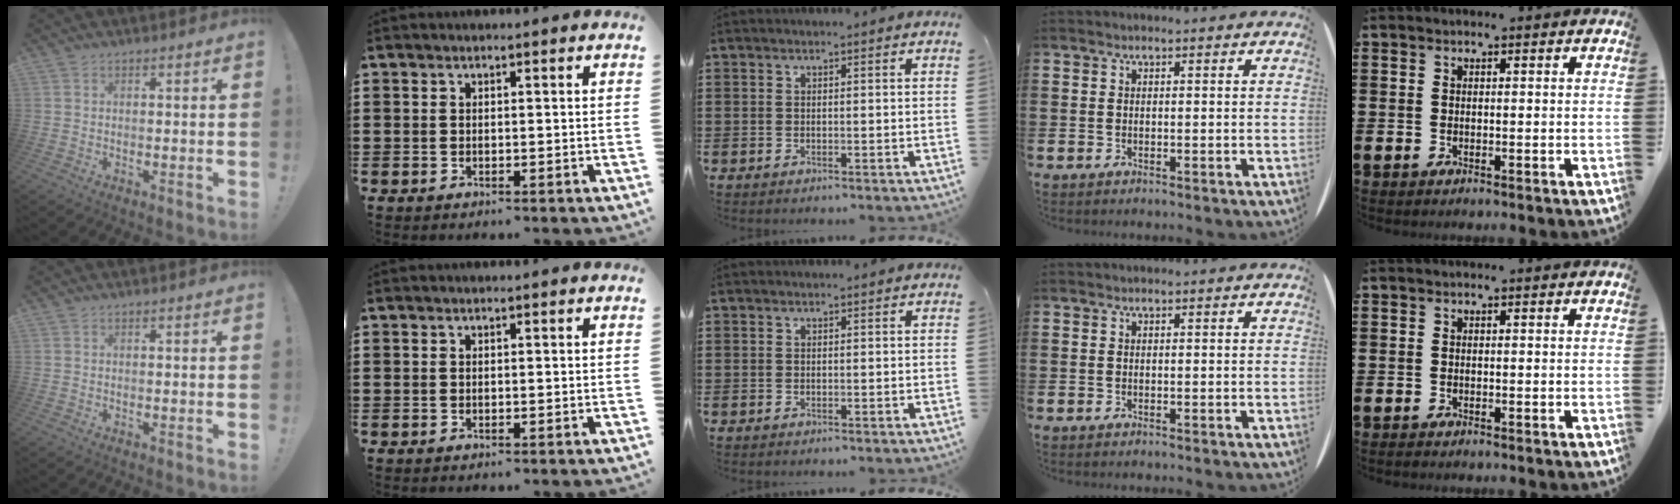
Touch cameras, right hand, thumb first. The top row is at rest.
{}